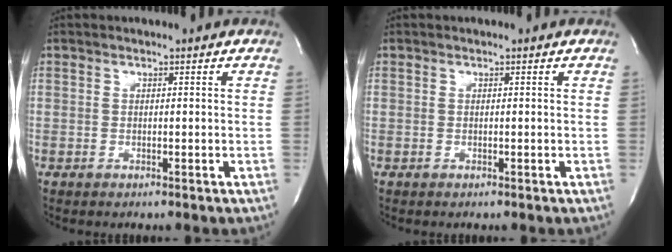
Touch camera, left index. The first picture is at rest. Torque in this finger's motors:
{"motor_torque": [0.00, 0.00, 0.00, 0.00]}